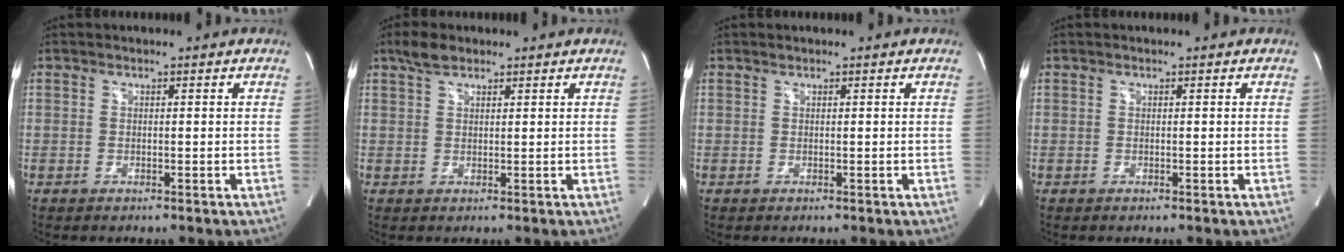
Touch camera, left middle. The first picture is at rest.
{"total": 2.9, "force": [2.2, 1.2, 1.4], "torque": [-0.035, 0.009, 0.043]}
{"total": 0.0}
{"total": 0.0}